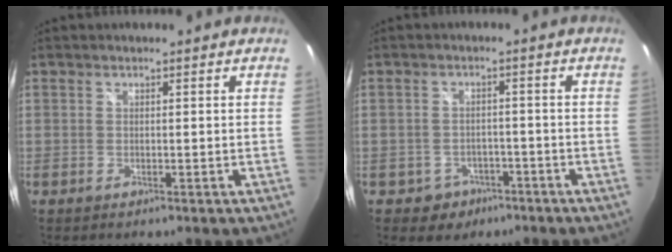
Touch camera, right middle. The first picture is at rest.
{"total": 5.1, "force": [-2.8, 4.2, 0.8], "torque": [-0.029, 0.011, -0.032]}